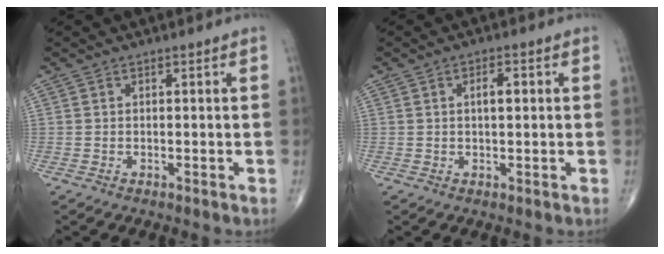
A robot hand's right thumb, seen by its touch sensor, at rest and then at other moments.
{"total": 3.0, "force": [0.6, 1.3, 2.6], "torque": [-0.041, 0.002, 0.008]}